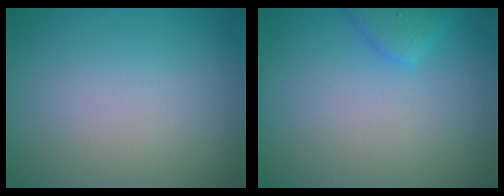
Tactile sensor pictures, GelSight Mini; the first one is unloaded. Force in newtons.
{"total": 2.1, "press": 2.1, "slide": 0.1}